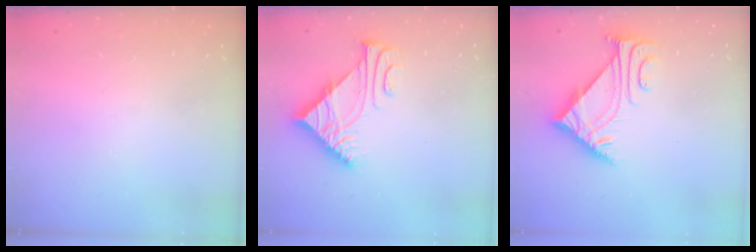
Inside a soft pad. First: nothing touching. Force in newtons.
{"total": 7.3, "press": 7.3, "slide": 0.6}
{"total": 5.5, "press": 5.4, "slide": 0.8}